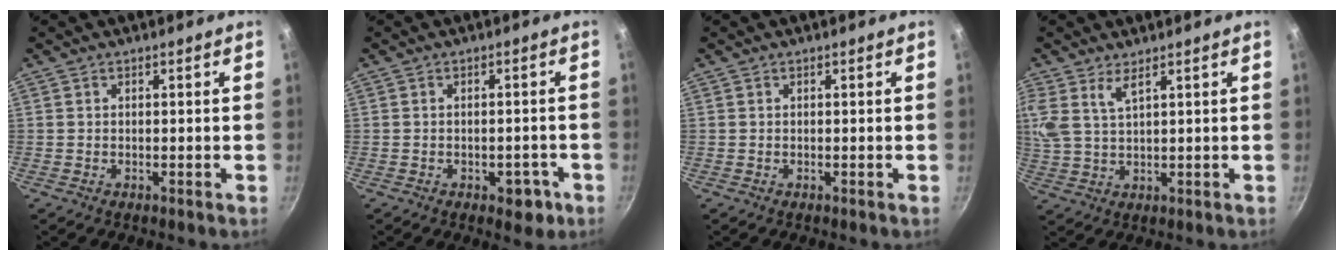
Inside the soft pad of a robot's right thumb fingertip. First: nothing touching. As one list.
[{"total": 4.7, "force": [-2.1, 2.6, 3.4], "torque": [-0.024, 0.013, -0.021]}, {"total": 0.0}, {"total": 7.8, "force": [4.7, 3.4, 5.2], "torque": [-0.115, -0.009, 0.101]}]